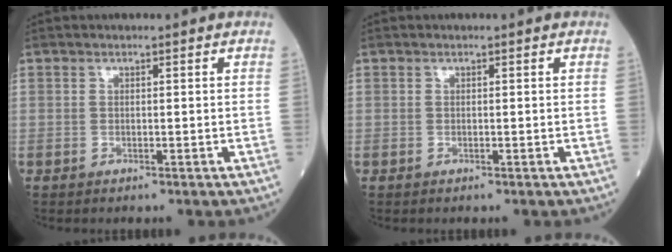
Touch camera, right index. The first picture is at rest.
{"total": 0.0}